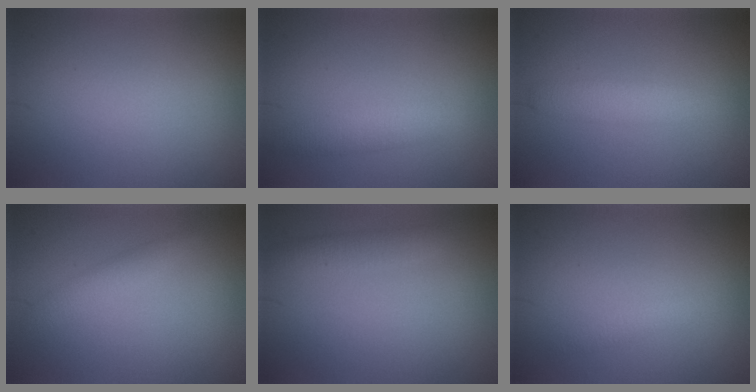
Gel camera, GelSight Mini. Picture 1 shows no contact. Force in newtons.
{"total": 2.4, "press": 2.4, "slide": 0.2}
{"total": 2.5, "press": 2.5, "slide": 0.2}
{"total": 1.7, "press": 1.7, "slide": 0.1}
{"total": 1.6, "press": 1.6, "slide": 0.0}
{"total": 0.9, "press": 0.9, "slide": 0.1}